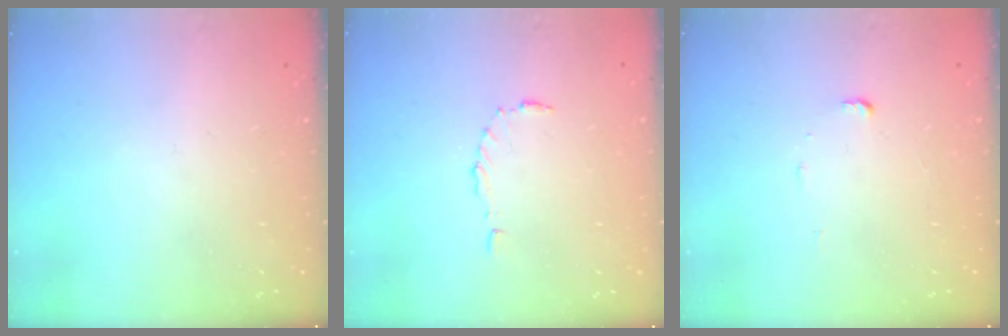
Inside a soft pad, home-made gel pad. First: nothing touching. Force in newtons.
{"total": 3.1, "press": 3.1, "slide": 0.4}
{"total": 5.4, "press": 5.4, "slide": 0.5}